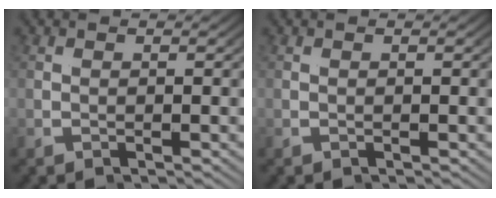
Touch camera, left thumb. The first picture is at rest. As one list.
[{"total": 0.0}]